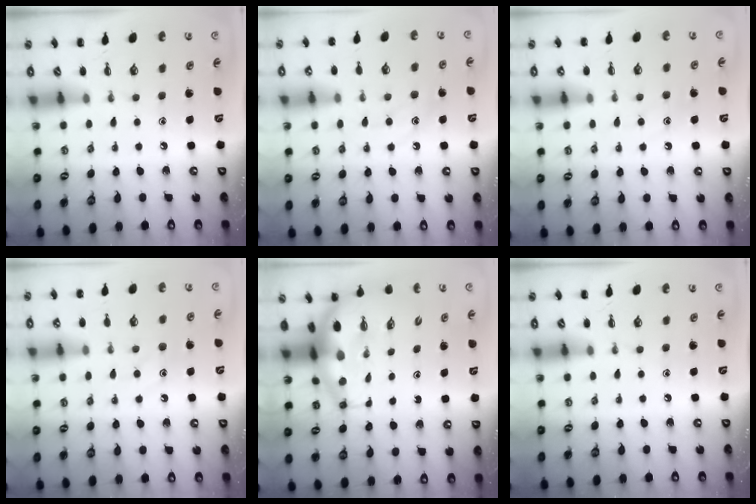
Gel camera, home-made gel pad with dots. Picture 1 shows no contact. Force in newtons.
{"total": 11.5, "press": 11.4, "slide": 1.1}
{"total": 8.6, "press": 8.5, "slide": 1.3}
{"total": 8.5, "press": 8.4, "slide": 1.1}
{"total": 7.5, "press": 7.2, "slide": 2.1}
{"total": 0.0}